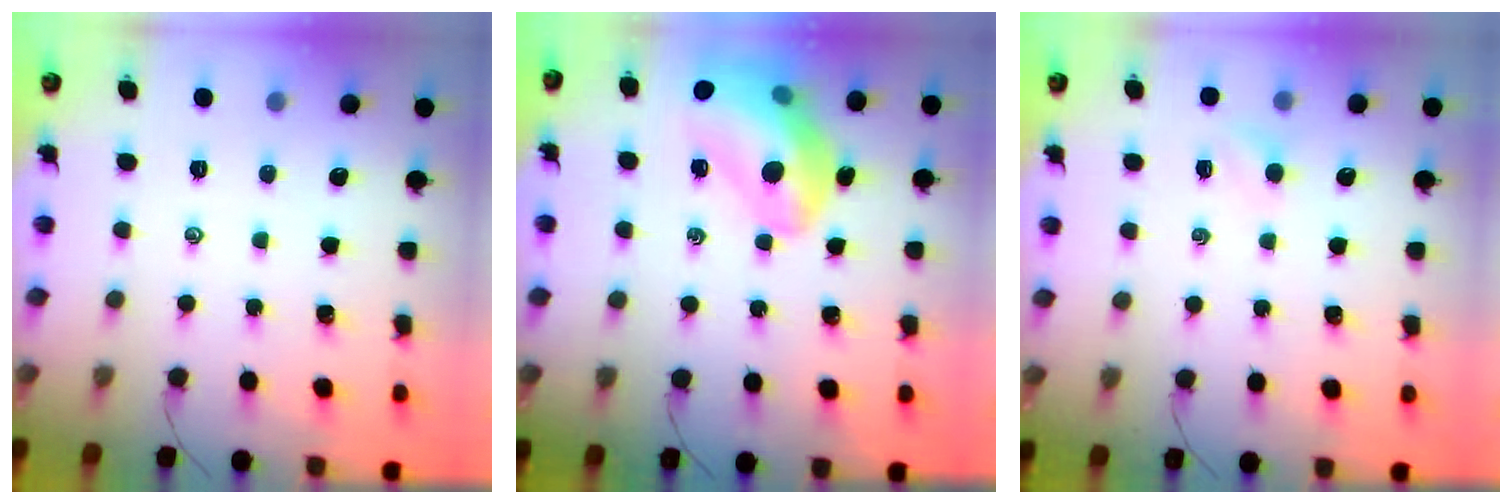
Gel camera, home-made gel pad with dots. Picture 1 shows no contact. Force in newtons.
{"total": 17.1, "press": 16.8, "slide": 3.2}
{"total": 2.8, "press": 2.7, "slide": 0.9}